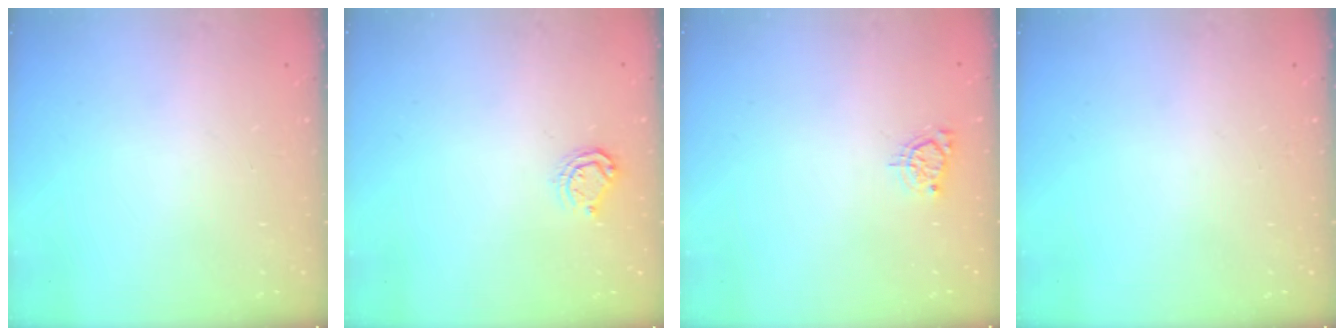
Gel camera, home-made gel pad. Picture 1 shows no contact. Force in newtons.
{"total": 6.1, "press": 6.0, "slide": 0.6}
{"total": 3.8, "press": 3.8, "slide": 0.5}
{"total": 0.0}